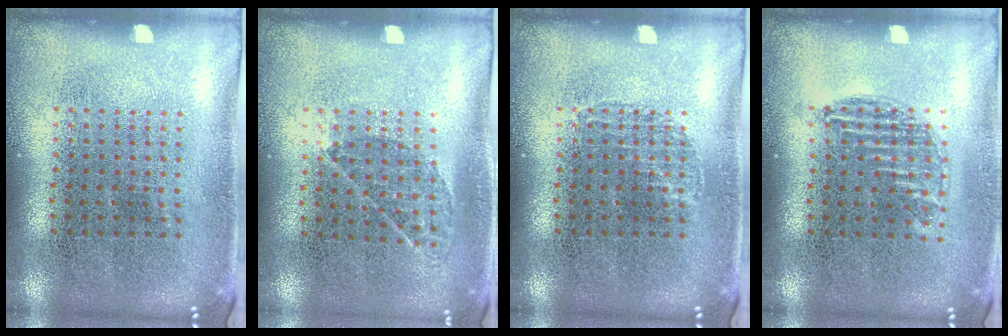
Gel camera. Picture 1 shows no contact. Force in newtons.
{"total": 0.8, "press": 0.7, "slide": 0.4}
{"total": 0.5, "press": 0.5, "slide": 0.1}
{"total": 1.0, "press": 0.8, "slide": 0.5}